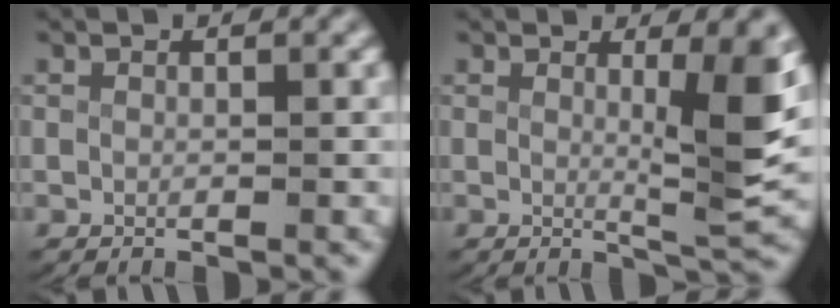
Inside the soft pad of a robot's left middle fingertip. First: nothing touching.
{"total": 5.5, "force": [0.9, 0.7, 5.4], "torque": [-0.072, -0.019, 0.020]}